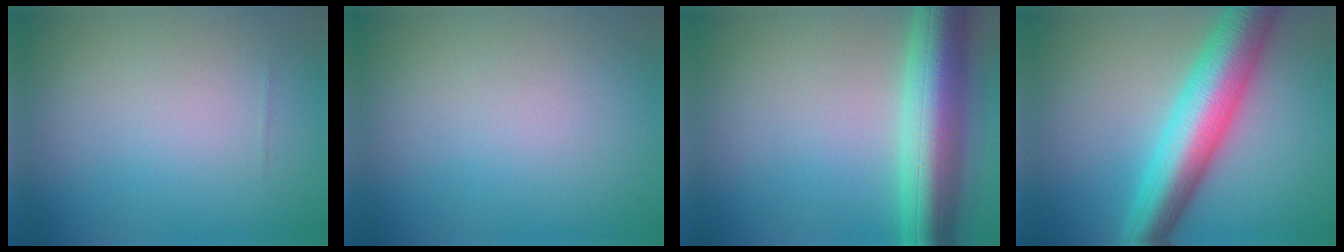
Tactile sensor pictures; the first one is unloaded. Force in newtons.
{"total": 0.0}
{"total": 9.1, "press": 9.1, "slide": 0.4}
{"total": 9.6, "press": 9.6, "slide": 0.2}